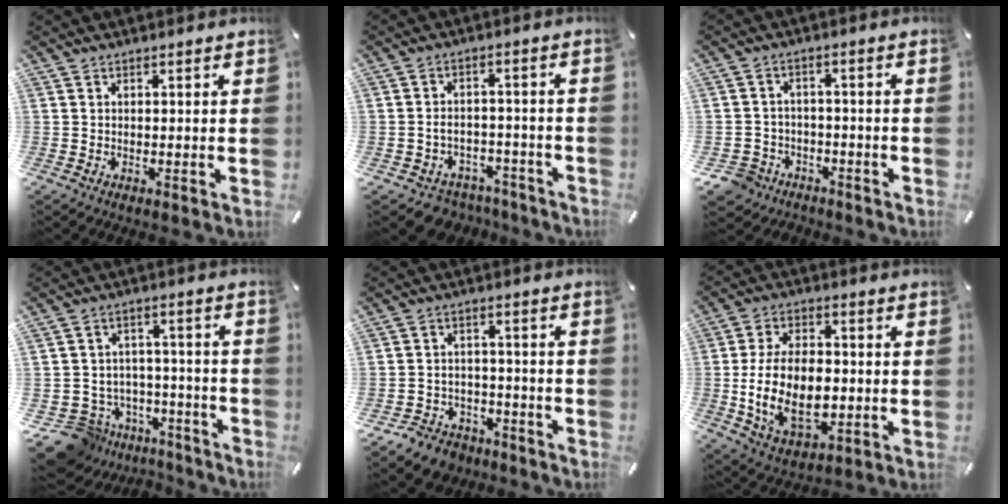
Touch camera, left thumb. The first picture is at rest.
{"total": 4.8, "force": [-2.1, 4.0, 1.6], "torque": [-0.030, 0.014, -0.037]}
{"total": 6.0, "force": [-3.4, 4.8, 1.0], "torque": [-0.037, 0.018, -0.067]}
{"total": 10.7, "force": [-6.4, 8.2, 2.3], "torque": [-0.048, 0.041, -0.103]}
{"total": 7.1, "force": [-5.4, 4.3, 1.5], "torque": [-0.025, 0.034, -0.100]}
{"total": 17.5, "force": [-2.0, 11.3, 13.3], "torque": [-0.262, -0.006, -0.036]}